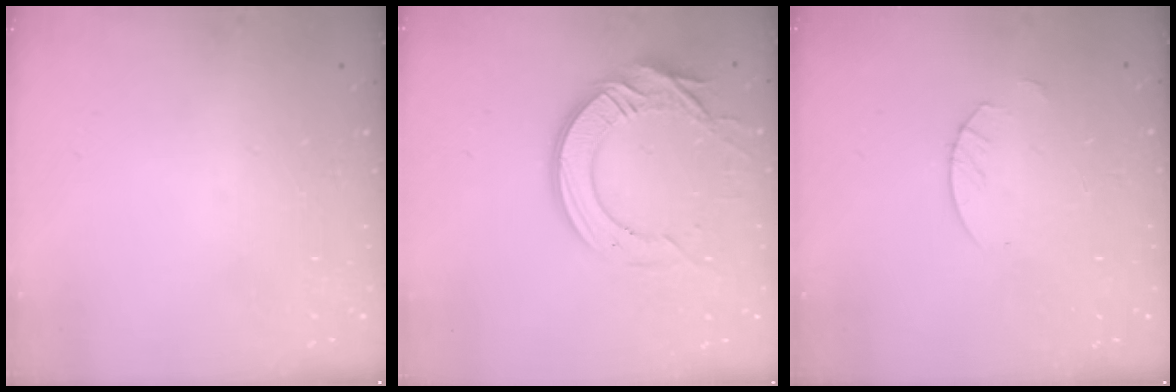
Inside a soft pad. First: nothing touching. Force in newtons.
{"total": 15.8, "press": 15.7, "slide": 1.7}
{"total": 2.7, "press": 2.7, "slide": 0.2}